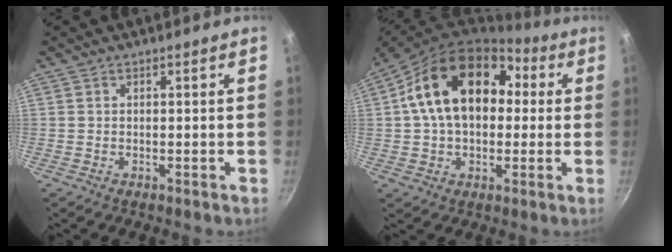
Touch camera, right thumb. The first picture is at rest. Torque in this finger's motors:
{"motor_torque": [0.57, 4.44, 2.14, 0.42, 0.22]}